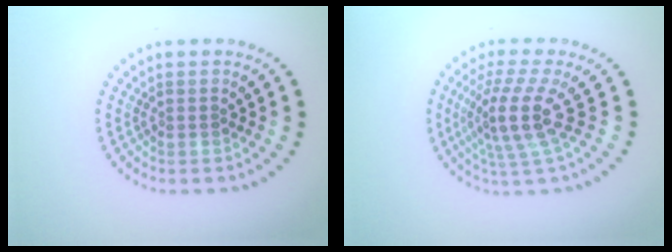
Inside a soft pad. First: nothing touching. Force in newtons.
{"total": 4.3, "press": 3.4, "slide": 2.7}